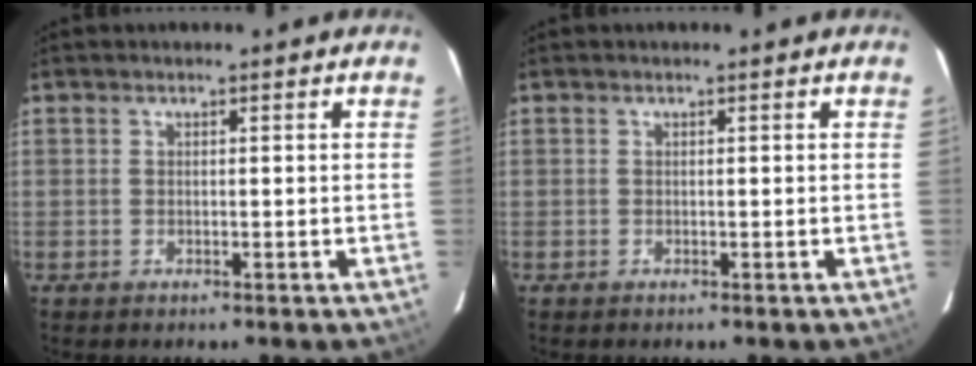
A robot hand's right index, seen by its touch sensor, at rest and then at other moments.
{"total": 0.0}